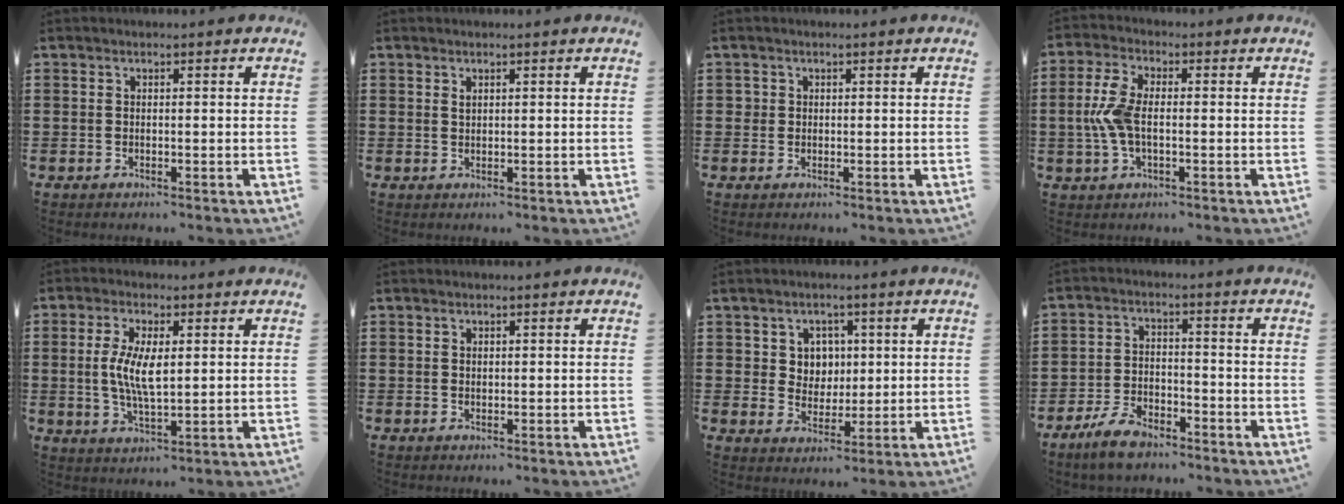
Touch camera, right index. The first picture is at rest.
{"total": 0.8, "force": [0.5, 0.4, 0.5], "torque": [-0.011, 0.002, 0.009]}
{"total": 1.1, "force": [0.3, 1.1, 0.2], "torque": [-0.006, 0.005, 0.006]}
{"total": 6.6, "force": [-0.4, 3.2, 5.8], "torque": [-0.148, -0.006, -0.018]}
{"total": 6.9, "force": [0.7, 2.7, 6.3], "torque": [-0.129, 0.007, 0.010]}
{"total": 0.7, "force": [0.4, 0.5, 0.2], "torque": [-0.004, 0.004, 0.008]}
{"total": 4.7, "force": [1.6, 4.3, 1.0], "torque": [-0.032, 0.013, 0.027]}
{"total": 5.3, "force": [-4.2, 2.1, 2.5], "torque": [-0.060, 0.011, -0.084]}